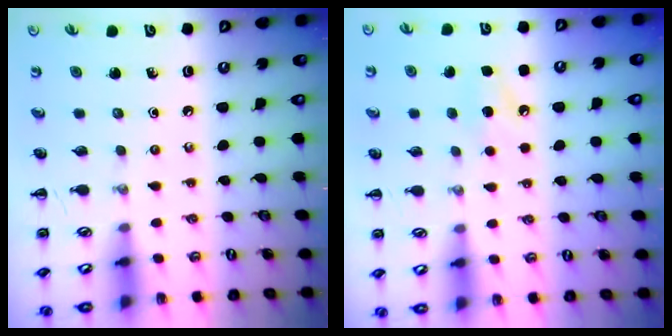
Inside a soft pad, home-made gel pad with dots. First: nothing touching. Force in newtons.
{"total": 5.6, "press": 5.4, "slide": 1.5}